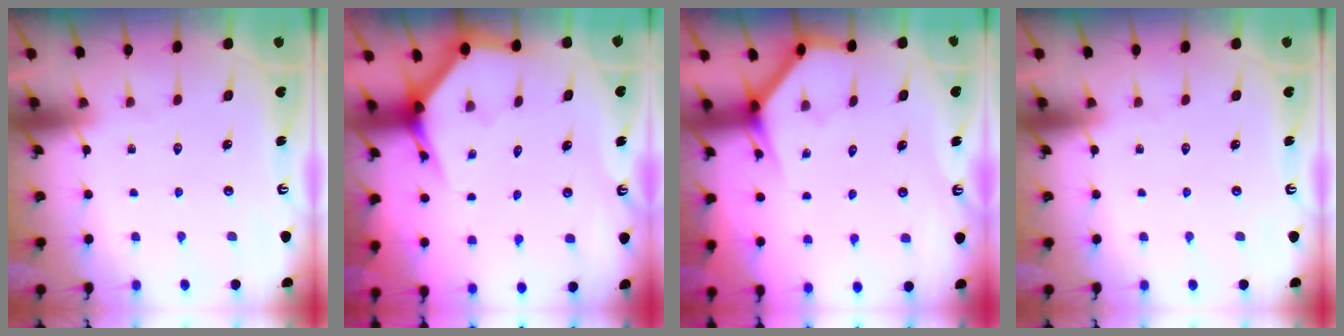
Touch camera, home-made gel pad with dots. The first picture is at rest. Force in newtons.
{"total": 3.8, "press": 3.8, "slide": 0.3}
{"total": 3.8, "press": 3.8, "slide": 0.3}
{"total": 0.0}